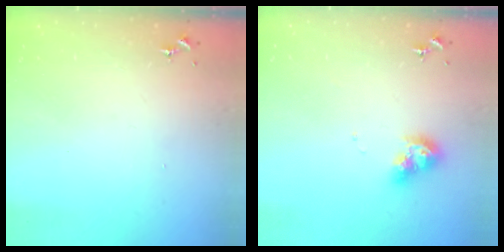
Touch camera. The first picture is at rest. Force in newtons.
{"total": 8.3, "press": 8.3, "slide": 0.6}